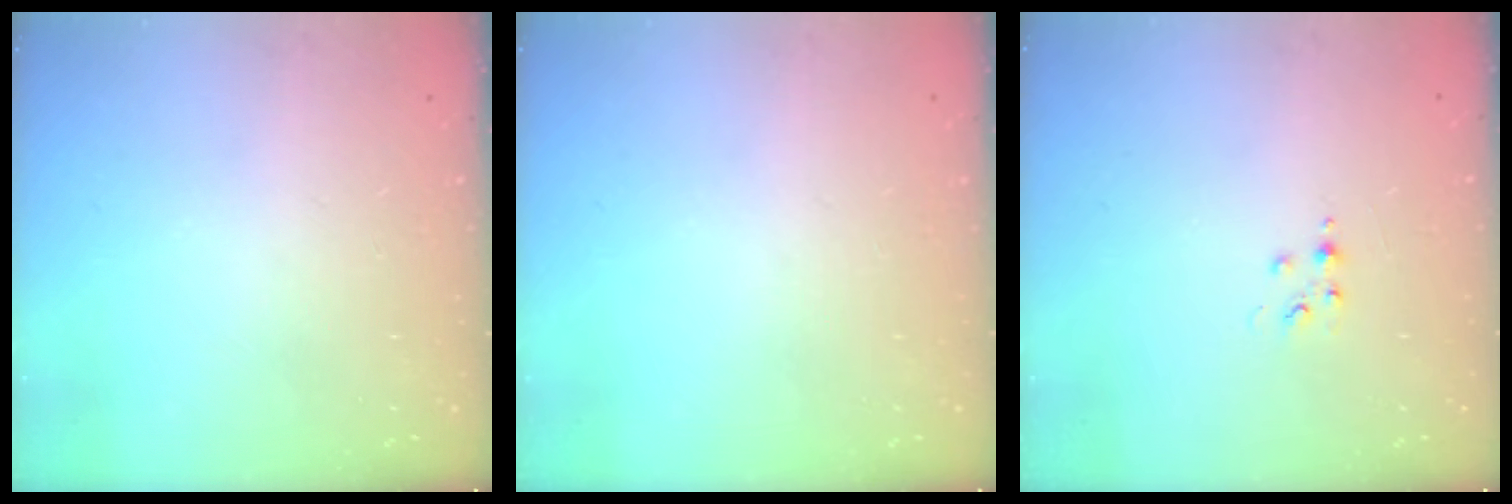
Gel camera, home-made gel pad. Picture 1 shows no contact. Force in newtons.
{"total": 0.0}
{"total": 4.3, "press": 4.2, "slide": 0.6}